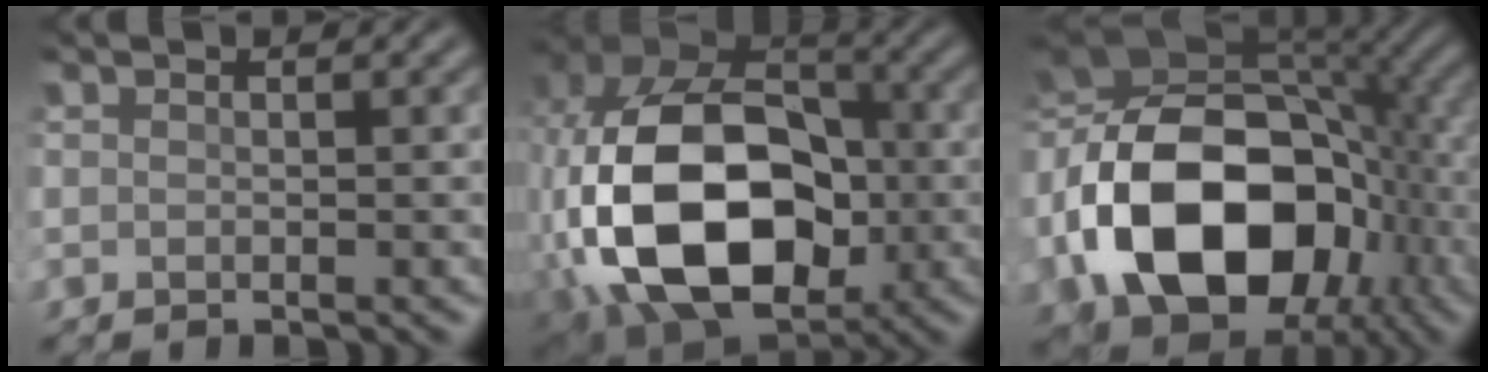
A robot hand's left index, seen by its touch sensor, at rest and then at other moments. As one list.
[{"total": 17.8, "force": [-2.7, 12.0, 12.9], "torque": [-0.274, -0.014, -0.041]}, {"total": 17.2, "force": [-4.4, 11.4, 12.1], "torque": [-0.255, -0.013, -0.072]}]